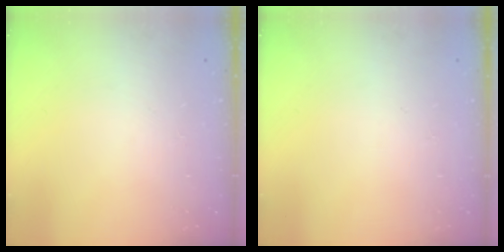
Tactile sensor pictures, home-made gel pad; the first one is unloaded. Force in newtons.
{"total": 0.0}